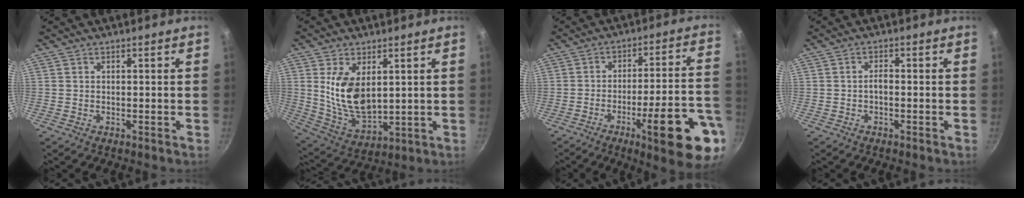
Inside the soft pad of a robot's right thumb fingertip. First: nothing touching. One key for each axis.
{"total": 12.6, "fx": 2.7, "fy": 7.2, "fz": 10.0, "tx": -0.174, "ty": -0.030, "tz": 0.068}
{"total": 19.4, "fx": -8.8, "fy": 3.8, "fz": 16.8, "tx": -0.198, "ty": 0.038, "tz": -0.120}
{"total": 1.5, "fx": -0.6, "fy": 0.7, "fz": 1.2, "tx": -0.017, "ty": 0.010, "tz": -0.011}